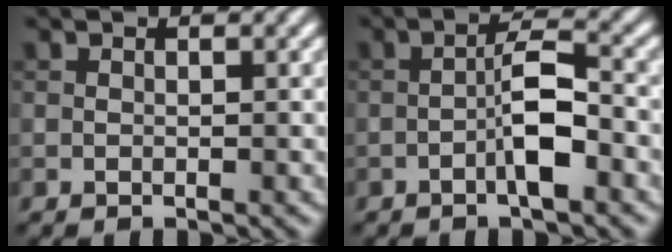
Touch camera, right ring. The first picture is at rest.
{"total": 3.6, "force": [-1.2, 0.8, 3.3], "torque": [-0.061, 0.010, -0.026]}